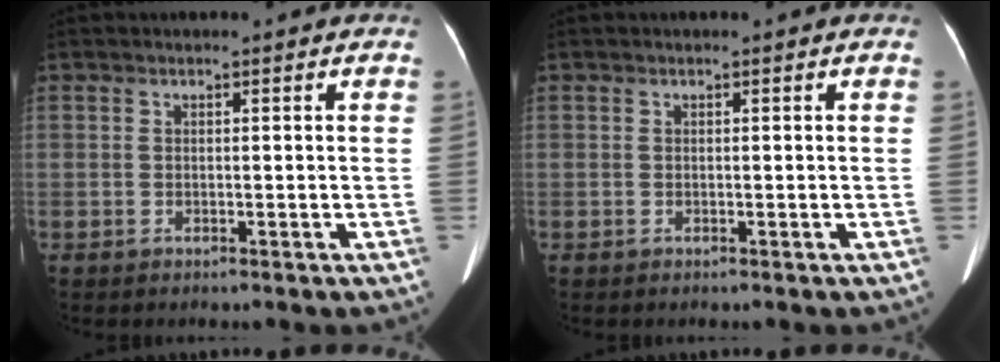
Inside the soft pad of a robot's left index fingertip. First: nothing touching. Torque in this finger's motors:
{"motor_torque": [0.00, 0.00, 0.00, 0.00]}